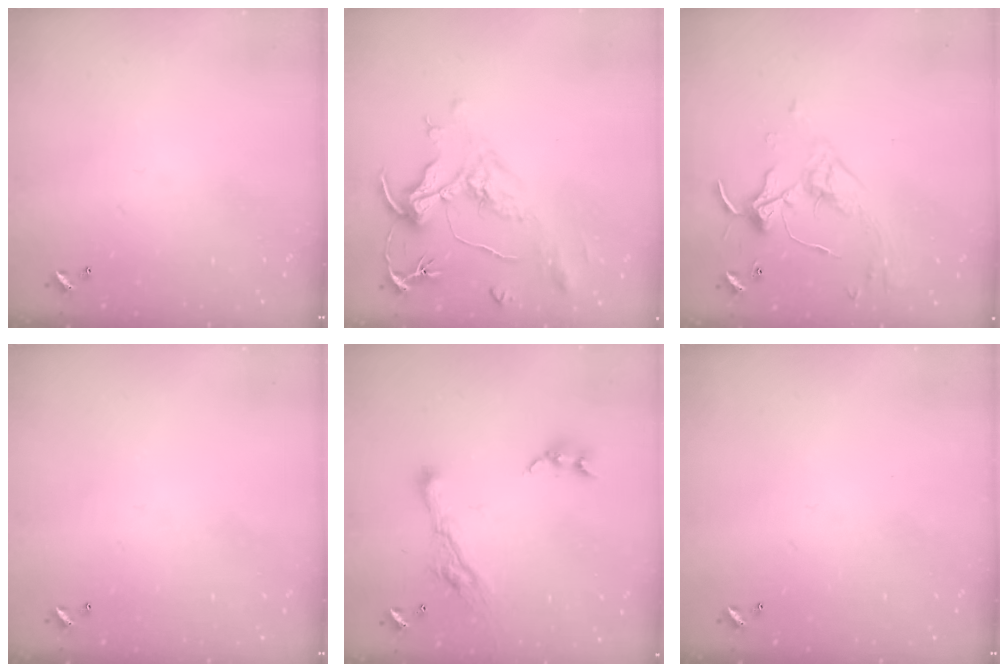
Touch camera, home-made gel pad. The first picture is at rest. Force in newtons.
{"total": 2.0, "press": 1.5, "slide": 1.3}
{"total": 3.3, "press": 3.2, "slide": 0.7}
{"total": 0.0}
{"total": 6.4, "press": 6.4, "slide": 0.8}
{"total": 0.0}